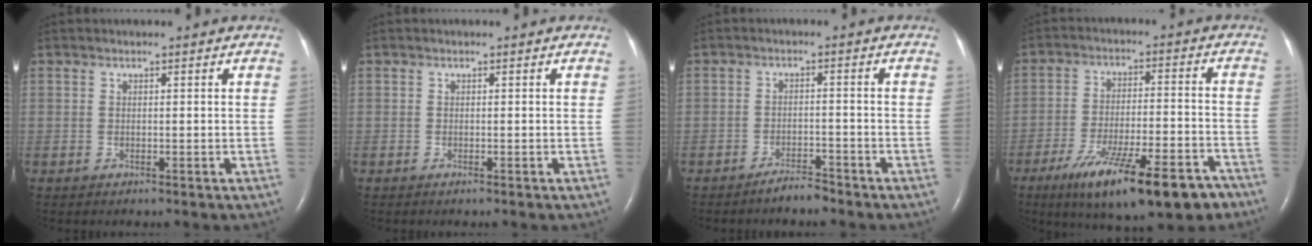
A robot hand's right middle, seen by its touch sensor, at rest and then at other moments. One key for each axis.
{"total": 0.0}
{"total": 2.7, "fx": -2.5, "fy": 0.4, "fz": 0.8, "tx": -0.018, "ty": -0.003, "tz": -0.044}
{"total": 17.3, "fx": -11.5, "fy": 3.5, "fz": 12.4, "tx": -0.171, "ty": -0.020, "tz": -0.183}